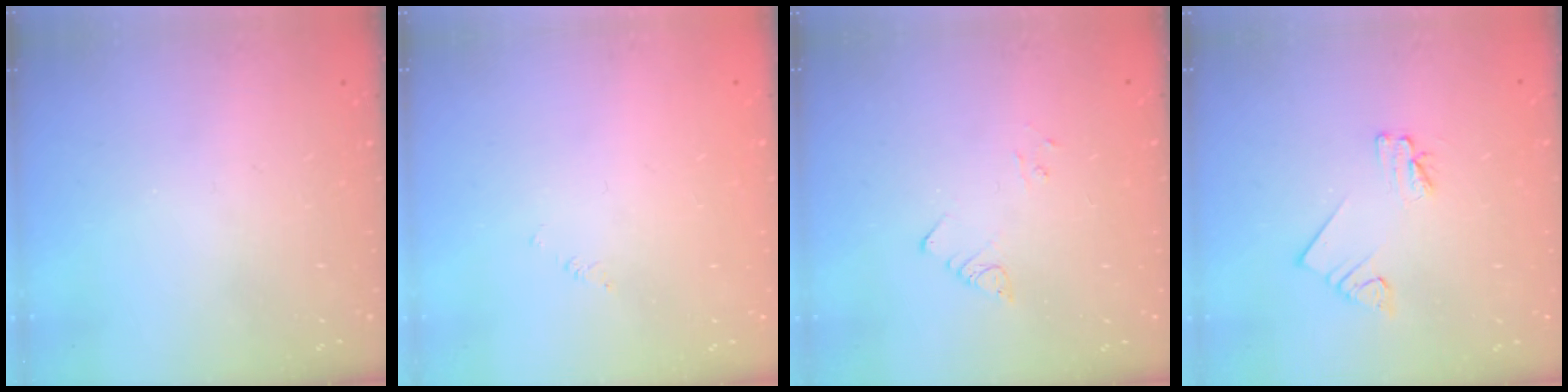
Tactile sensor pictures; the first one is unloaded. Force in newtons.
{"total": 1.7, "press": 1.7, "slide": 0.3}
{"total": 5.3, "press": 5.2, "slide": 0.6}
{"total": 2.3, "press": 2.3, "slide": 0.1}